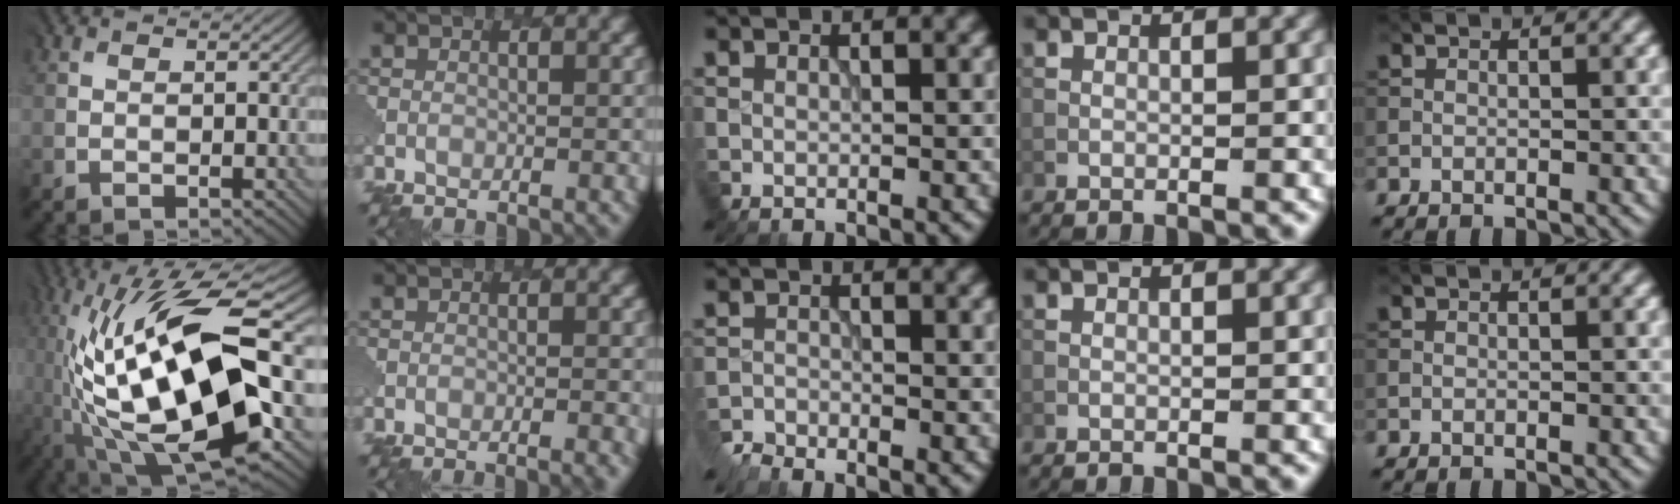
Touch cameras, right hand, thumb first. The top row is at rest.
{"thumb": {"total": 17.4, "force": [-2.8, 6.0, 16.1], "torque": [-0.323, 0.003, -0.057]}, "index": {"total": 2.1, "force": [-0.9, 0.7, 1.8], "torque": [-0.008, 0.010, -0.009]}, "middle": {"total": 2.3, "force": [-2.2, 0.3, 0.2], "torque": [-0.010, -0.005, -0.052]}}